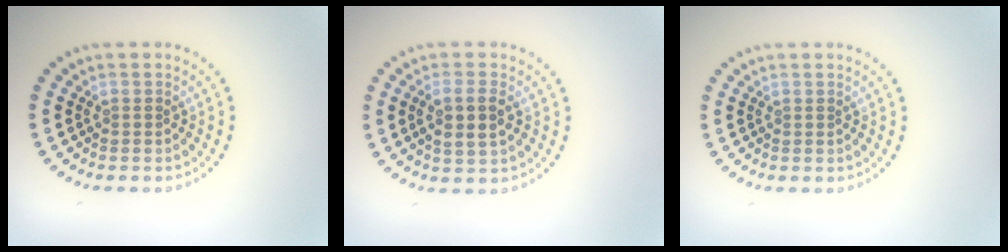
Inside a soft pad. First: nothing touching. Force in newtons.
{"total": 3.0, "press": 2.8, "slide": 0.8}
{"total": 0.0}